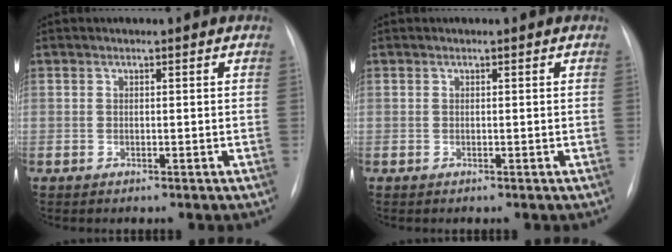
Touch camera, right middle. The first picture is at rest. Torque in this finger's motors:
{"motor_torque": [-0.27, 0.08, -0.02, 0.00]}